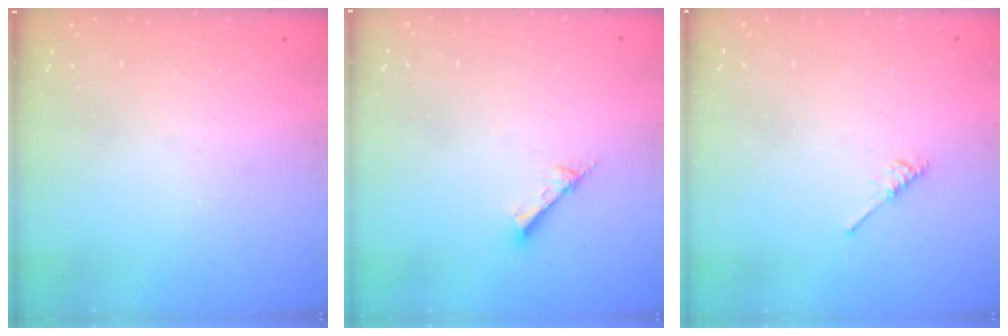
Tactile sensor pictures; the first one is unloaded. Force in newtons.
{"total": 2.6, "press": 2.6, "slide": 0.1}
{"total": 2.1, "press": 2.1, "slide": 0.4}